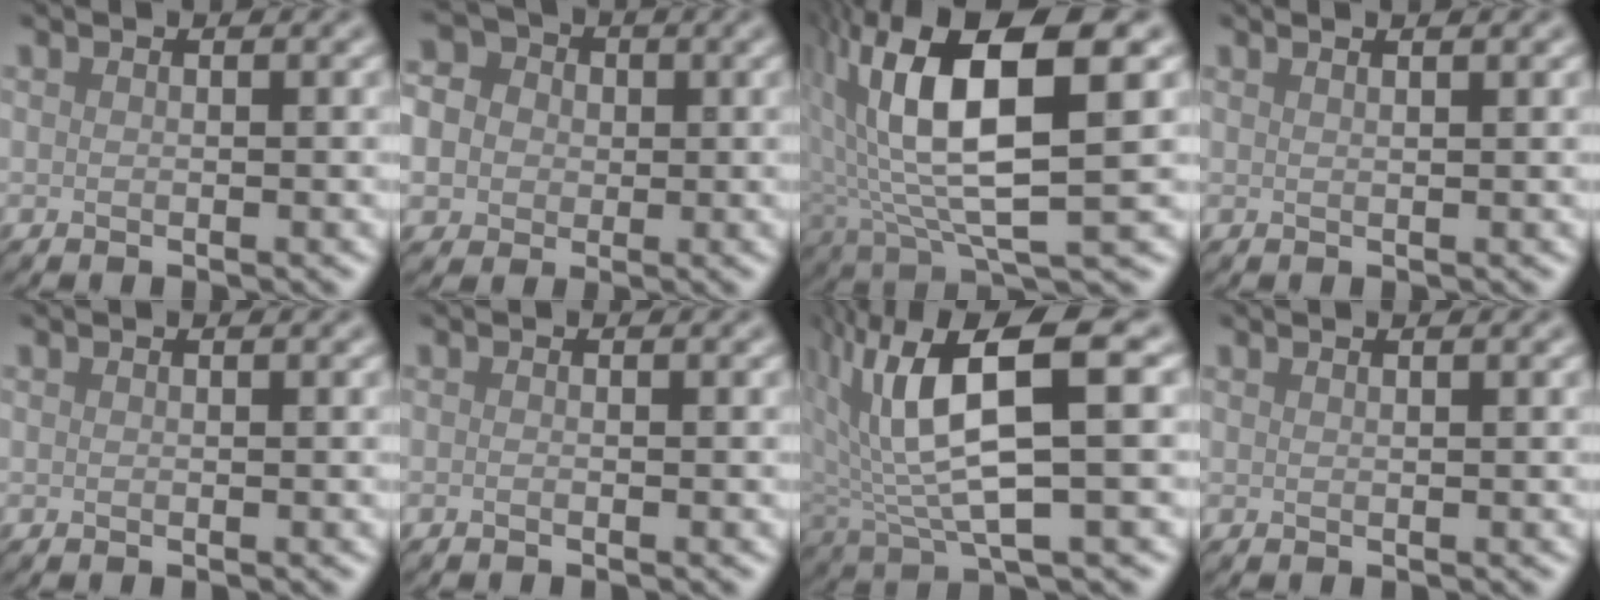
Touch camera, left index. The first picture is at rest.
{"total": 9.3, "force": [-0.1, 8.5, 3.7], "torque": [-0.076, 0.027, -0.035]}
{"total": 12.2, "force": [3.1, 3.7, 11.2], "torque": [-0.214, 0.005, 0.061]}
{"total": 2.7, "force": [1.6, 1.2, 1.8], "torque": [-0.001, 0.007, -0.010]}
{"total": 0.0}
{"total": 0.7, "force": [-0.2, 0.3, 0.6], "torque": [-0.006, -0.007, -0.008]}
{"total": 10.3, "force": [2.6, 3.1, 9.4], "torque": [-0.192, 0.007, 0.050]}
{"total": 1.0, "force": [0.6, 0.3, 0.7], "torque": [-0.005, 0.001, 0.001]}